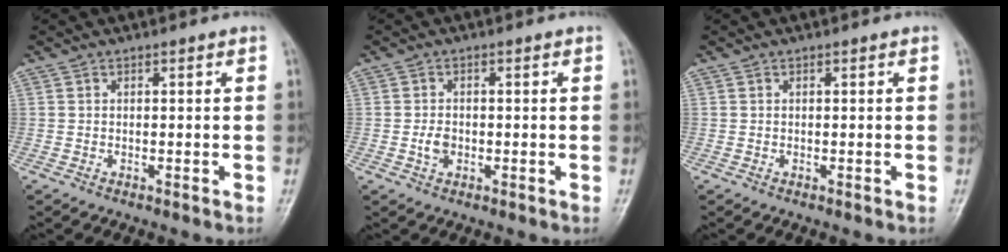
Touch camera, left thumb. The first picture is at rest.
{"total": 2.6, "force": [-0.6, 1.9, 1.6], "torque": [-0.024, 0.004, -0.012]}
{"total": 0.0}